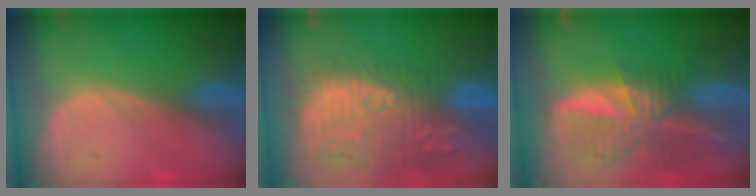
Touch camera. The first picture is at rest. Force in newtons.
{"total": 14.1, "press": 12.3, "slide": 6.9}
{"total": 9.5, "press": 8.3, "slide": 4.7}